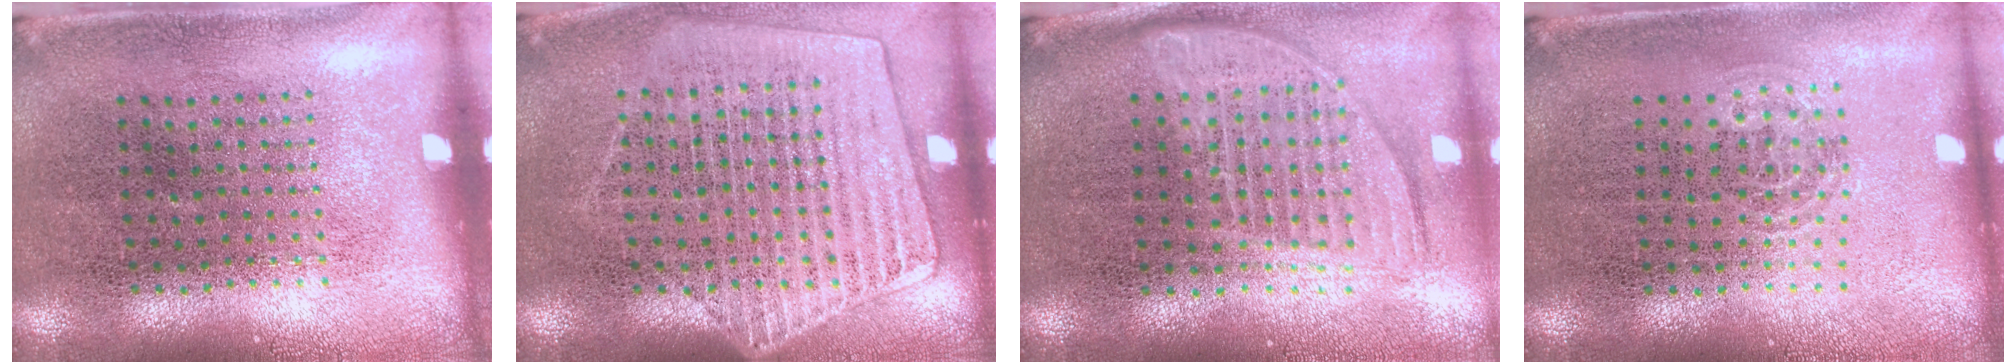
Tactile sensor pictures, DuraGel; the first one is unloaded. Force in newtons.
{"total": 1.6, "press": 1.5, "slide": 0.6}
{"total": 1.7, "press": 1.4, "slide": 0.9}
{"total": 0.9, "press": 0.6, "slide": 0.7}